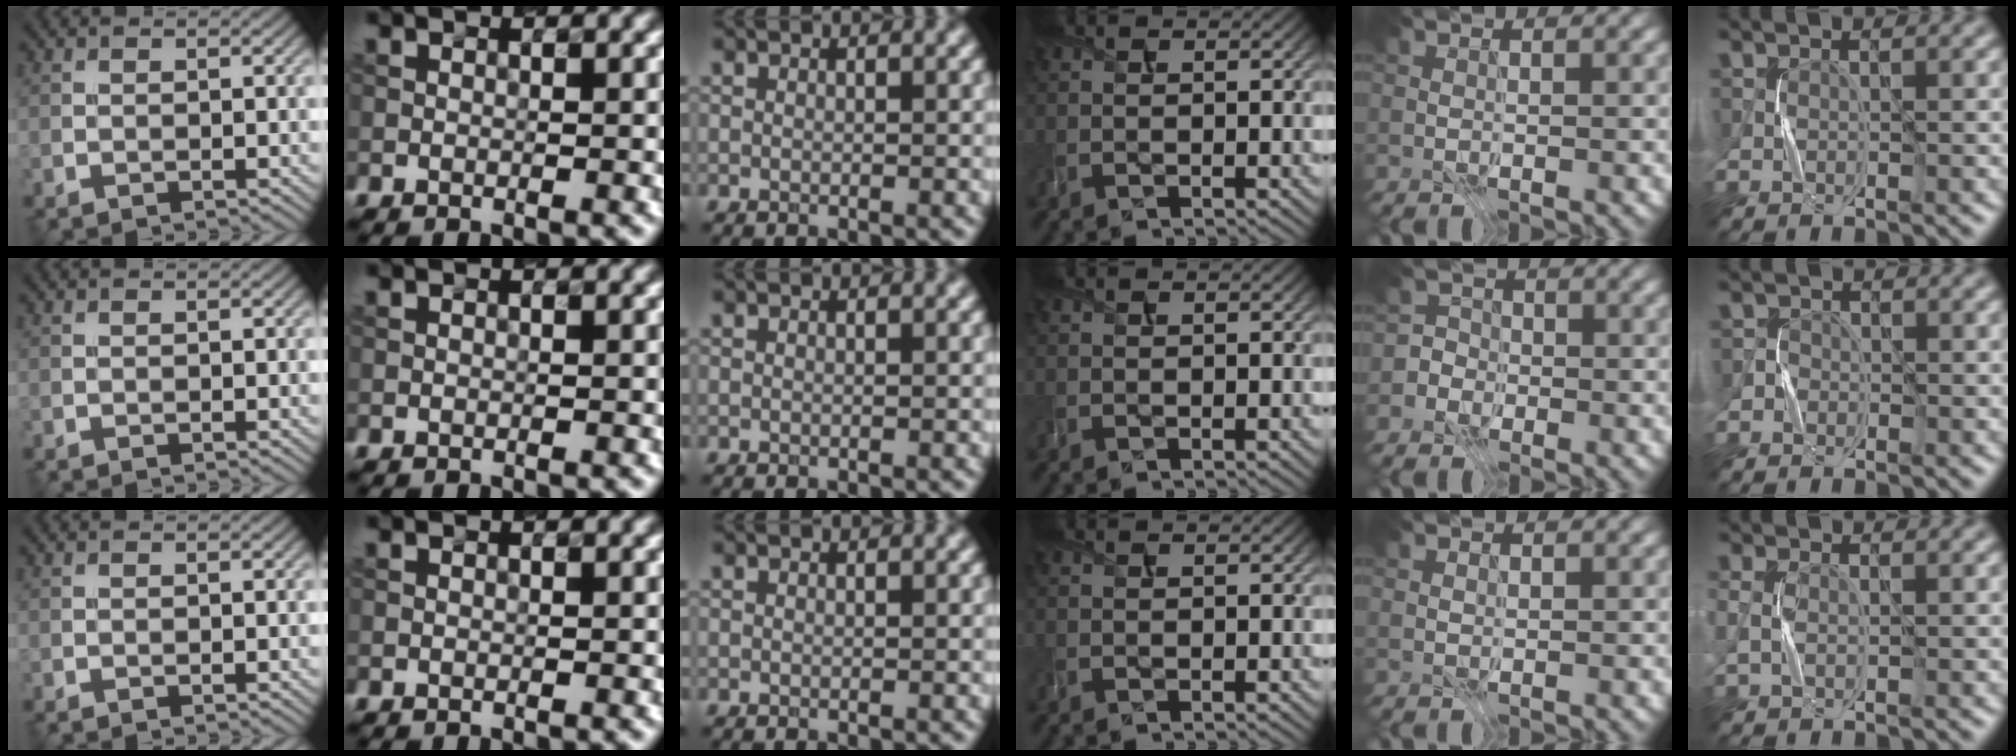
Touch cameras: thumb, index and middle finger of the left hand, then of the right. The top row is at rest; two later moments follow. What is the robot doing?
{"motion": "press", "object": "stapler"}